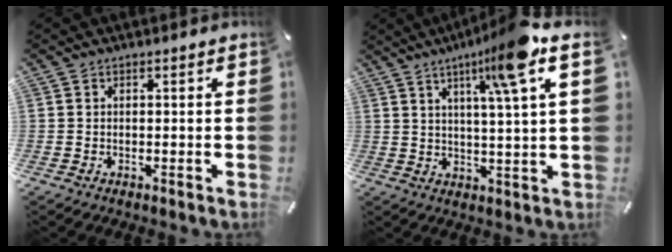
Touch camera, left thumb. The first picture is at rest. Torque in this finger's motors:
{"motor_torque": [0.68, 0.16, 1.42, -1.35, 0.48]}